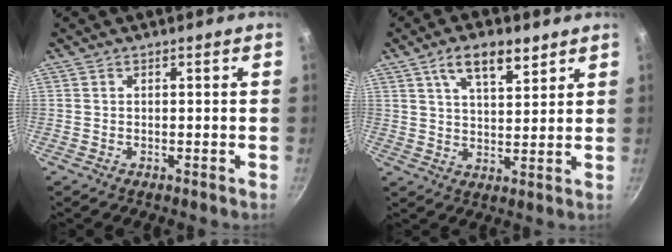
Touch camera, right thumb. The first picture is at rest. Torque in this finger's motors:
{"motor_torque": [0.20, 0.48, 0.74, 0.28, 0.03]}